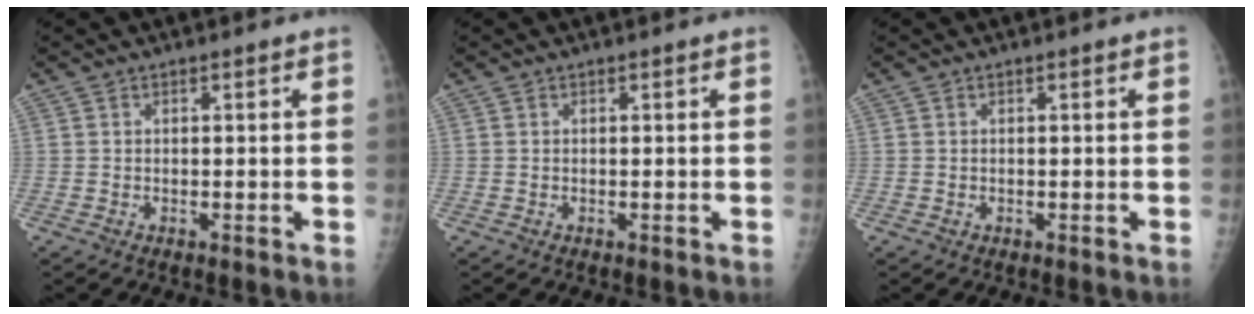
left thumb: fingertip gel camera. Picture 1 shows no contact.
{"total": 0.0}
{"total": 0.0}